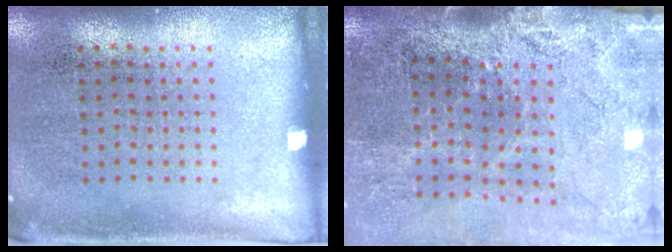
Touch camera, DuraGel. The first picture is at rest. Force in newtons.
{"total": 4.1, "press": 3.3, "slide": 2.4}